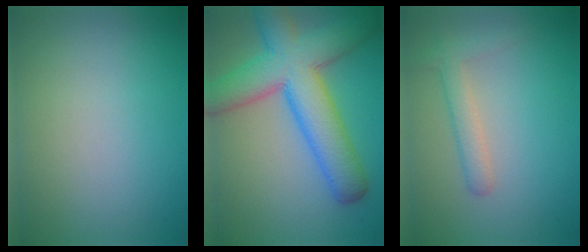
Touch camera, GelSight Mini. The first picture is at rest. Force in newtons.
{"total": 9.9, "press": 9.9, "slide": 0.4}
{"total": 2.2, "press": 2.2, "slide": 0.2}